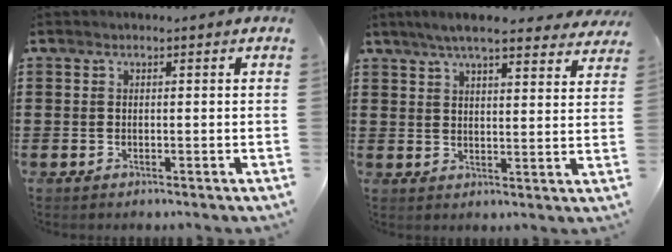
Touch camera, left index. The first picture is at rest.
{"total": 6.3, "force": [5.6, 0.8, 2.7], "torque": [-0.069, -0.010, 0.102]}